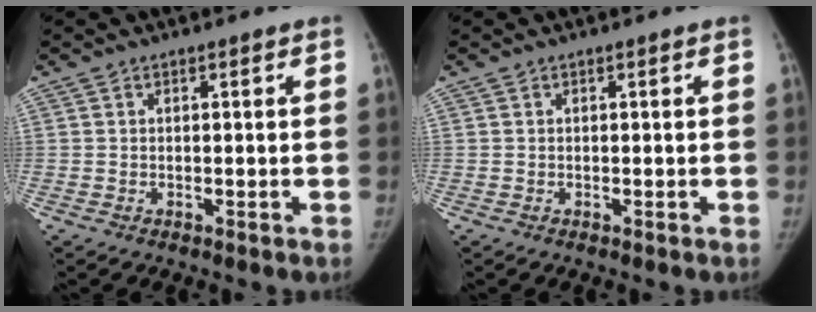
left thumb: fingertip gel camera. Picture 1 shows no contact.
{"total": 0.0}